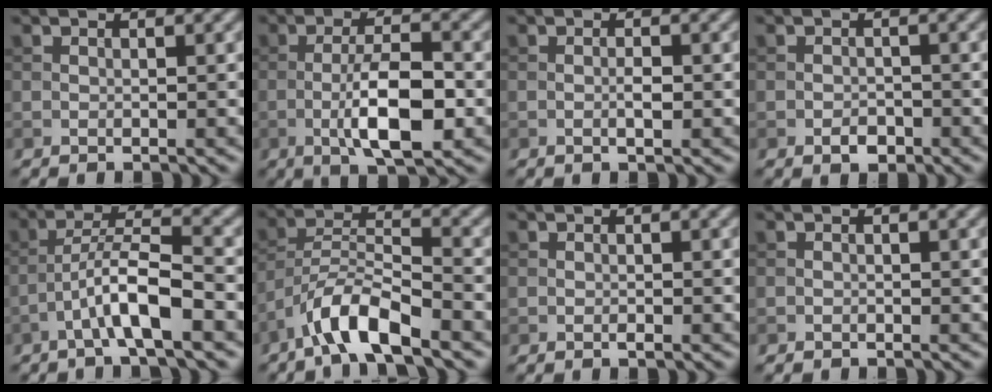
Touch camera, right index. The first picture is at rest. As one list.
[{"total": 6.9, "force": [-1.9, 2.1, 6.3], "torque": [-0.111, 0.002, -0.035]}, {"total": 1.2, "force": [-0.3, 0.3, 1.1], "torque": [-0.020, -0.001, -0.005]}, {"total": 1.5, "force": [-0.9, 0.9, 0.9], "torque": [-0.012, 0.001, -0.018]}, {"total": 5.4, "force": [-2.6, 0.9, 4.7], "torque": [-0.085, 0.017, -0.050]}, {"total": 6.2, "force": [-4.4, 1.4, 4.1], "torque": [-0.073, 0.007, -0.085]}, {"total": 0.6, "force": [-0.3, 0.1, 0.5], "torque": [-0.008, -0.001, -0.004]}, {"total": 0.0}]